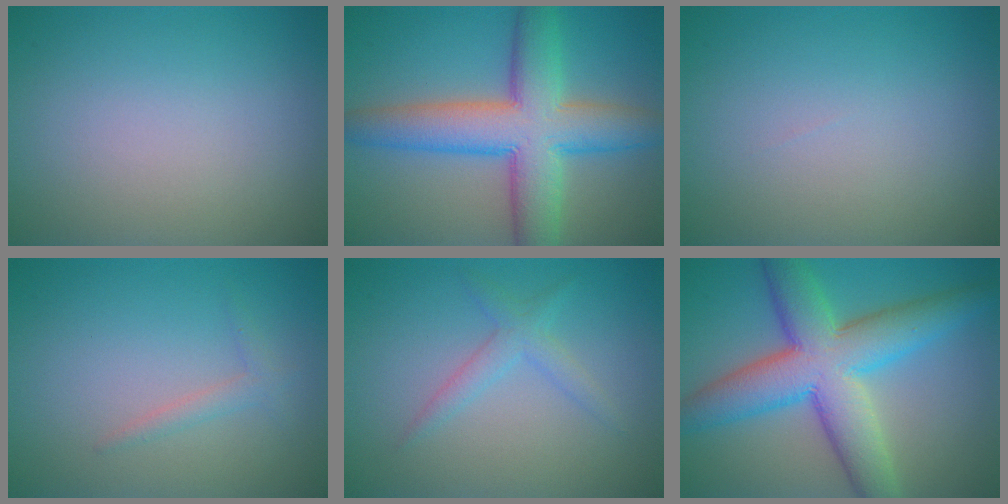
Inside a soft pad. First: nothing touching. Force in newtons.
{"total": 9.5, "press": 9.5, "slide": 0.2}
{"total": 0.0}
{"total": 1.3, "press": 1.3, "slide": 0.1}
{"total": 1.9, "press": 1.9, "slide": 0.0}
{"total": 9.8, "press": 9.8, "slide": 0.3}